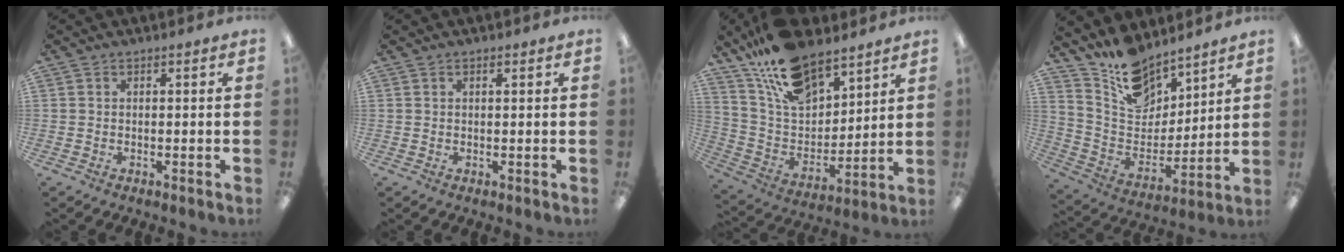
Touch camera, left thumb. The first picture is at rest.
{"total": 0.6, "force": [0.5, 0.2, 0.3], "torque": [-0.008, 0.002, 0.009]}
{"total": 18.4, "force": [13.7, 8.5, 8.9], "torque": [-0.177, -0.068, 0.249]}
{"total": 14.7, "force": [12.3, 7.2, 3.7], "torque": [-0.084, -0.095, 0.233]}